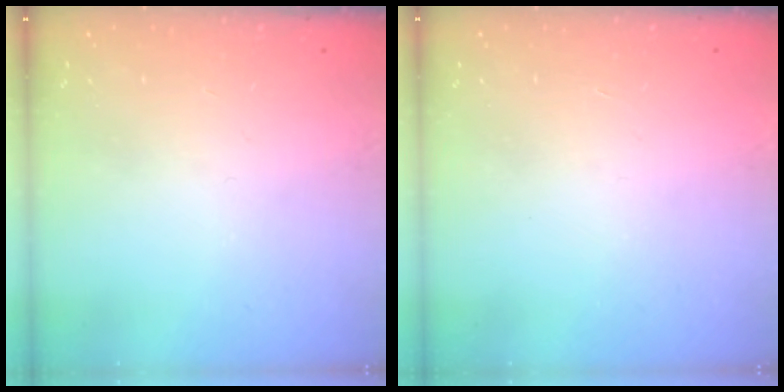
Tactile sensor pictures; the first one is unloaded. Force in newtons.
{"total": 1.5, "press": 1.5, "slide": 0.1}